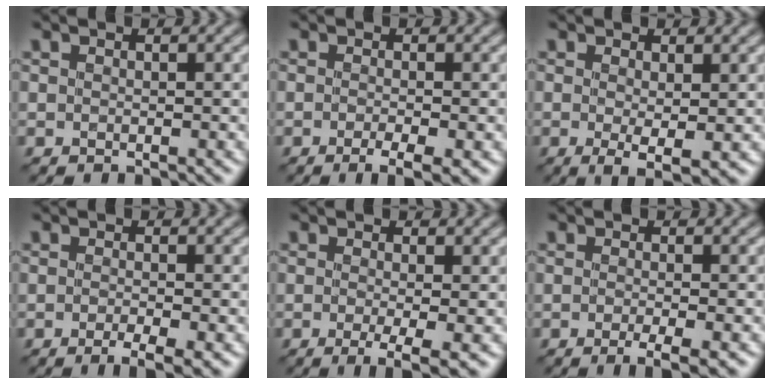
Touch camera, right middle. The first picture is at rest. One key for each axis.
{"total": 2.7, "fx": -1.1, "fy": 0.6, "fz": 2.3, "tx": -0.044, "ty": -0.002, "tz": -0.021}
{"total": 2.8, "fx": -0.2, "fy": 0.7, "fz": 2.7, "tx": -0.053, "ty": -0.008, "tz": -0.002}
{"total": 2.8, "fx": -1.3, "fy": 0.5, "fz": 2.4, "tx": -0.044, "ty": -0.002, "tz": -0.023}
{"total": 3.8, "fx": -1.2, "fy": 0.9, "fz": 3.5, "tx": -0.062, "ty": -0.008, "tz": -0.018}
{"total": 2.8, "fx": -1.2, "fy": 0.6, "fz": 2.5, "tx": -0.042, "ty": -0.003, "tz": -0.025}